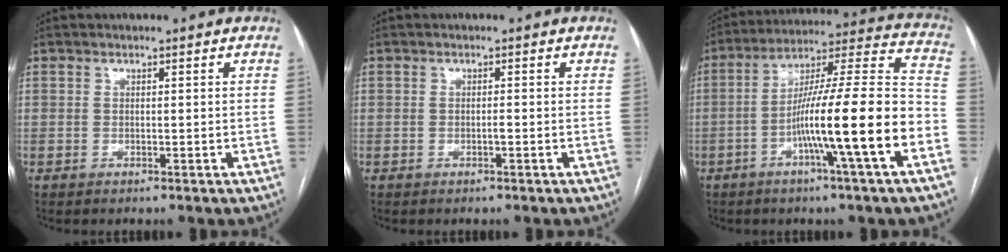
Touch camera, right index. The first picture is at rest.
{"total": 0.6, "force": [-0.3, 0.1, 0.5], "torque": [-0.010, 0.001, -0.004]}
{"total": 18.7, "force": [-6.5, -0.7, 17.5], "torque": [-0.277, 0.007, -0.112]}